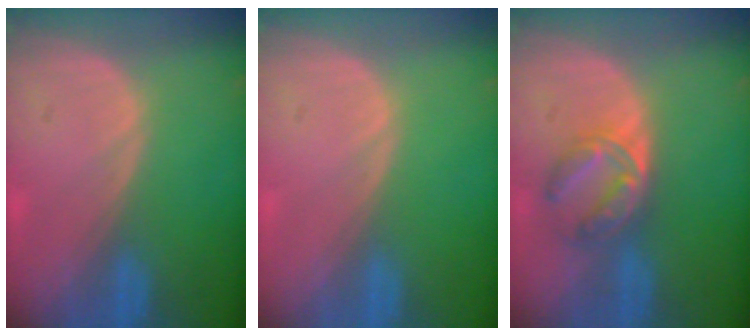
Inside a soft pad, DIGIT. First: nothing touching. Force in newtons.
{"total": 0.0}
{"total": 5.8, "press": 5.5, "slide": 1.8}